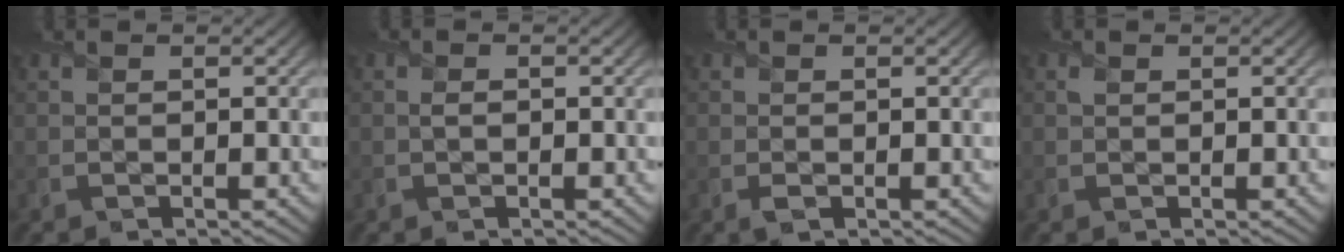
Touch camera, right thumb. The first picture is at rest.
{"total": 0.9, "force": [0.0, 0.6, 0.7], "torque": [-0.015, -0.001, -0.001]}
{"total": 0.9, "force": [-0.2, 0.6, 0.6], "torque": [-0.014, -0.003, -0.006]}
{"total": 0.6, "force": [0.2, 0.5, 0.2], "torque": [-0.004, -0.001, 0.002]}